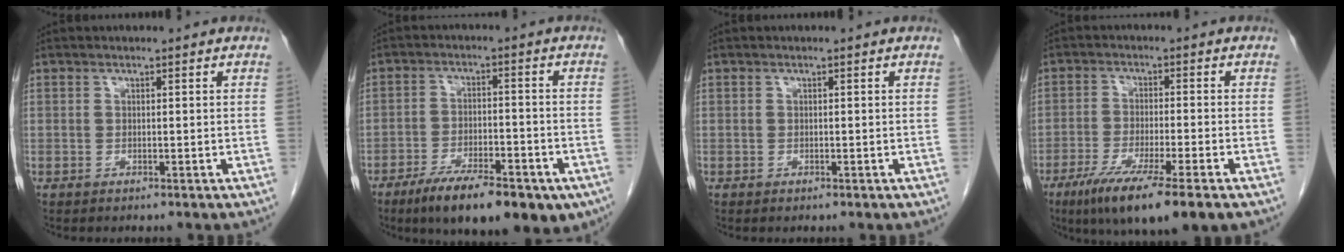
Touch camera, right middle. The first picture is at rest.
{"total": 15.7, "force": [-10.1, 5.0, 10.9], "torque": [-0.133, -0.009, -0.153]}
{"total": 0.0}
{"total": 11.7, "force": [-7.3, 0.5, 9.2], "torque": [-0.155, -0.030, -0.117]}